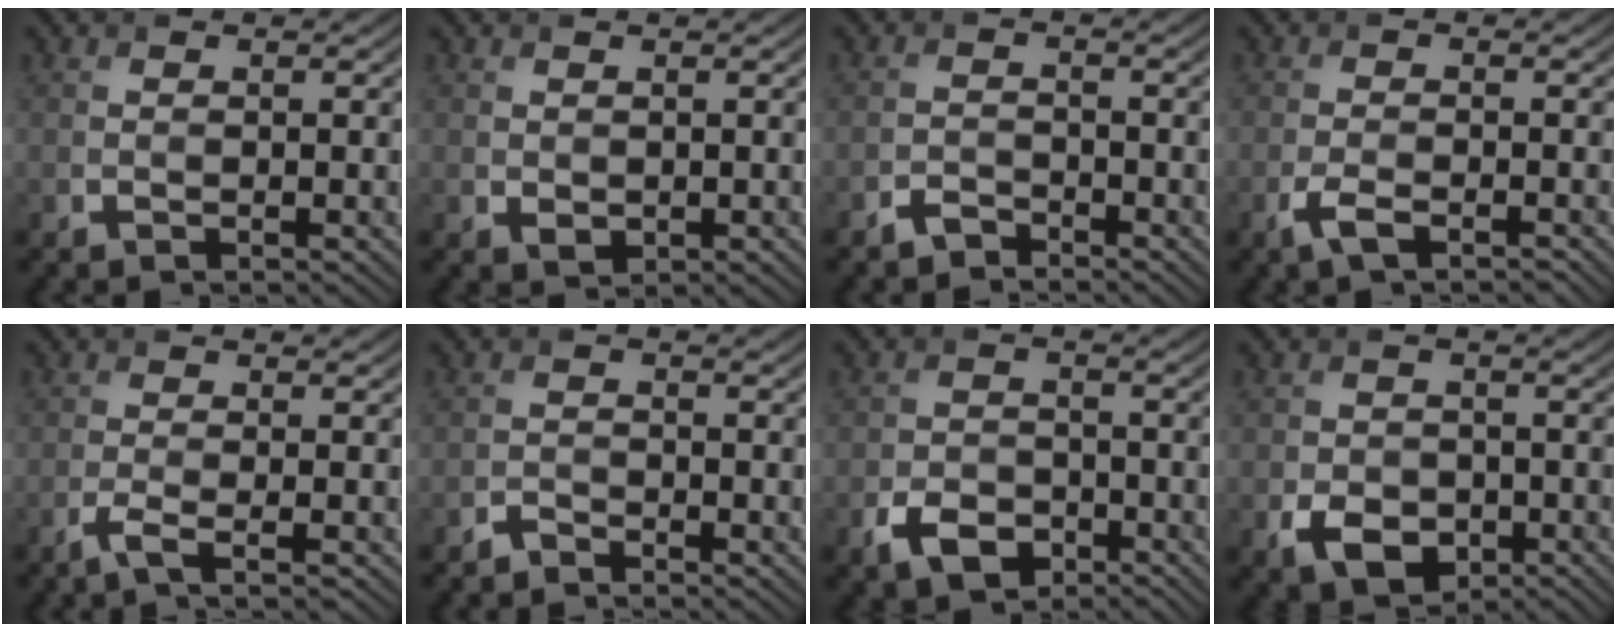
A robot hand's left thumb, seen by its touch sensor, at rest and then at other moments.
{"total": 1.1, "force": [0.1, 0.9, 0.7], "torque": [-0.015, -0.006, 0.009]}
{"total": 2.0, "force": [-1.9, 0.7, 0.5], "torque": [-0.007, 0.003, -0.042]}
{"total": 3.0, "force": [-1.9, 1.0, 2.1], "torque": [-0.050, -0.002, -0.041]}
{"total": 2.5, "force": [-1.5, 0.4, 2.0], "torque": [-0.036, 0.002, -0.044]}
{"total": 1.5, "force": [-1.5, 0.2, 0.3], "torque": [-0.006, 0.000, -0.034]}
{"total": 4.7, "force": [-2.8, 2.9, 2.4], "torque": [-0.048, -0.008, -0.059]}
{"total": 4.8, "force": [-2.2, 3.5, 2.6], "torque": [-0.051, -0.015, -0.040]}